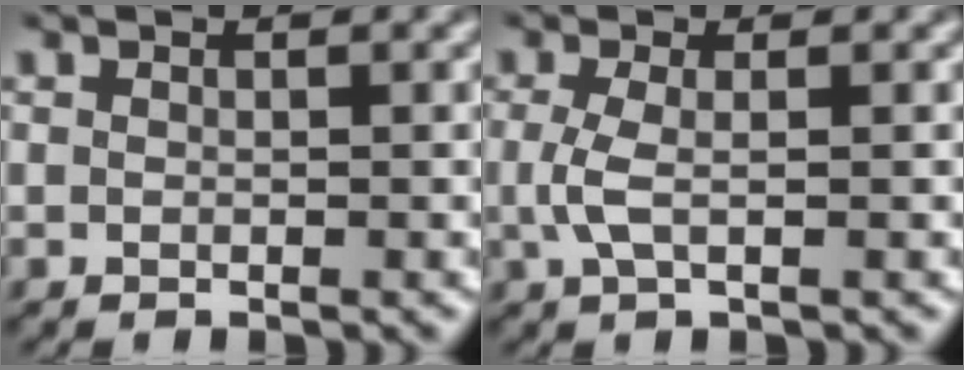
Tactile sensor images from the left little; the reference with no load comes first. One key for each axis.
{"total": 2.1, "fx": -0.2, "fy": 0.7, "fz": 2.0, "tx": -0.052, "ty": 0.000, "tz": -0.006}